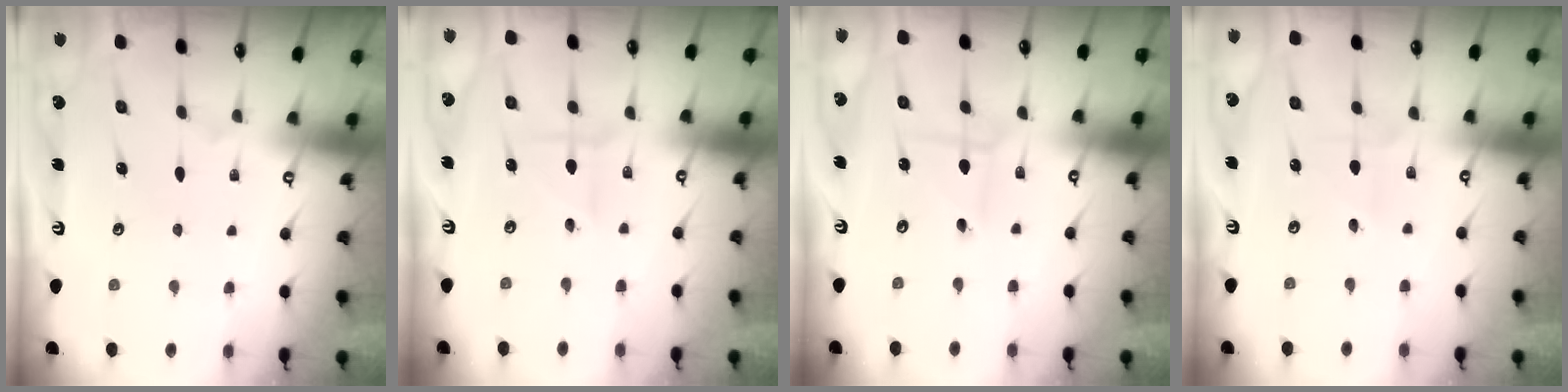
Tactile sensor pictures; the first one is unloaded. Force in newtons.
{"total": 1.8, "press": 1.7, "slide": 0.7}
{"total": 1.1, "press": 1.1, "slide": 0.1}
{"total": 1.6, "press": 1.6, "slide": 0.1}